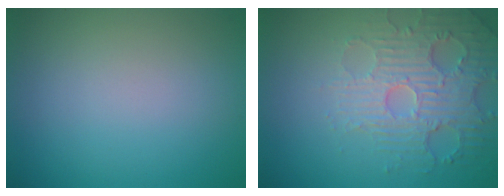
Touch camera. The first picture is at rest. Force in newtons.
{"total": 5.0, "press": 4.1, "slide": 2.9}